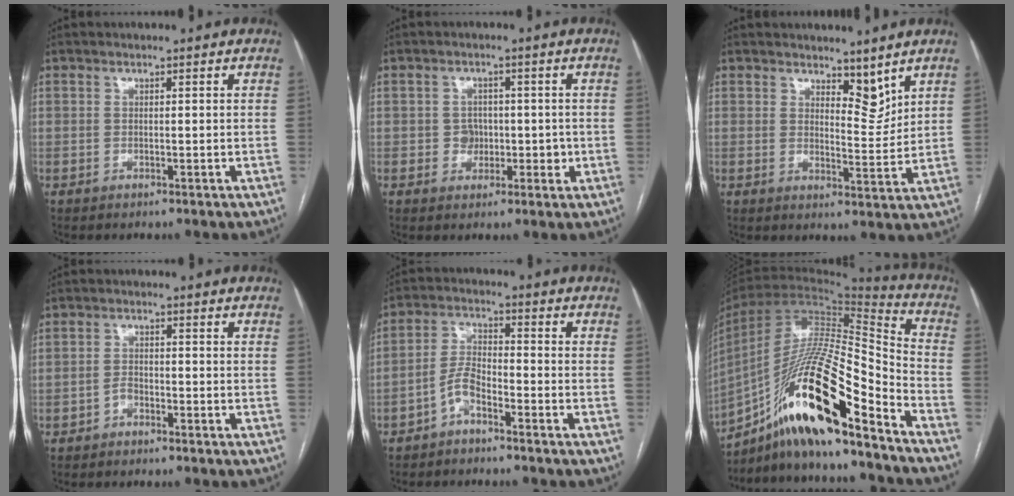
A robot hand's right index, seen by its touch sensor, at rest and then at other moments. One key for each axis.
{"total": 3.5, "fx": -0.2, "fy": 3.2, "fz": 1.5, "tx": -0.010, "ty": 0.009, "tz": -0.001}
{"total": 4.6, "fx": 3.8, "fy": 1.7, "fz": 2.1, "tx": -0.029, "ty": -0.010, "tz": 0.066}
{"total": 1.6, "fx": -1.2, "fy": 0.8, "fz": 0.8, "tx": -0.008, "ty": 0.005, "tz": -0.021}
{"total": 4.4, "fx": -3.0, "fy": 1.3, "fz": 3.0, "tx": -0.066, "ty": 0.010, "tz": -0.062}
{"total": 22.3, "fx": -13.8, "fy": 2.8, "fz": 17.4, "tx": -0.329, "ty": -0.006, "tz": -0.244}